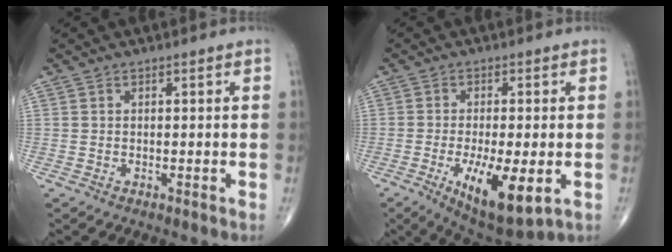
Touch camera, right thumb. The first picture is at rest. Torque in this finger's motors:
{"motor_torque": [1.55, 1.07, 0.21, -0.23, 0.32]}